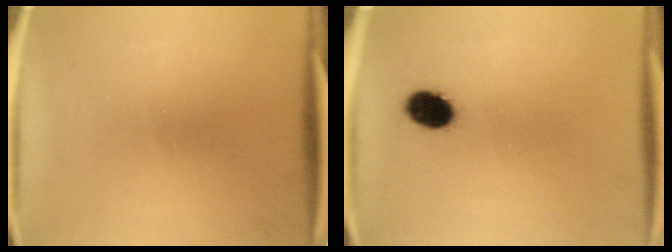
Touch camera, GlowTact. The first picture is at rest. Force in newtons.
{"total": 6.2}